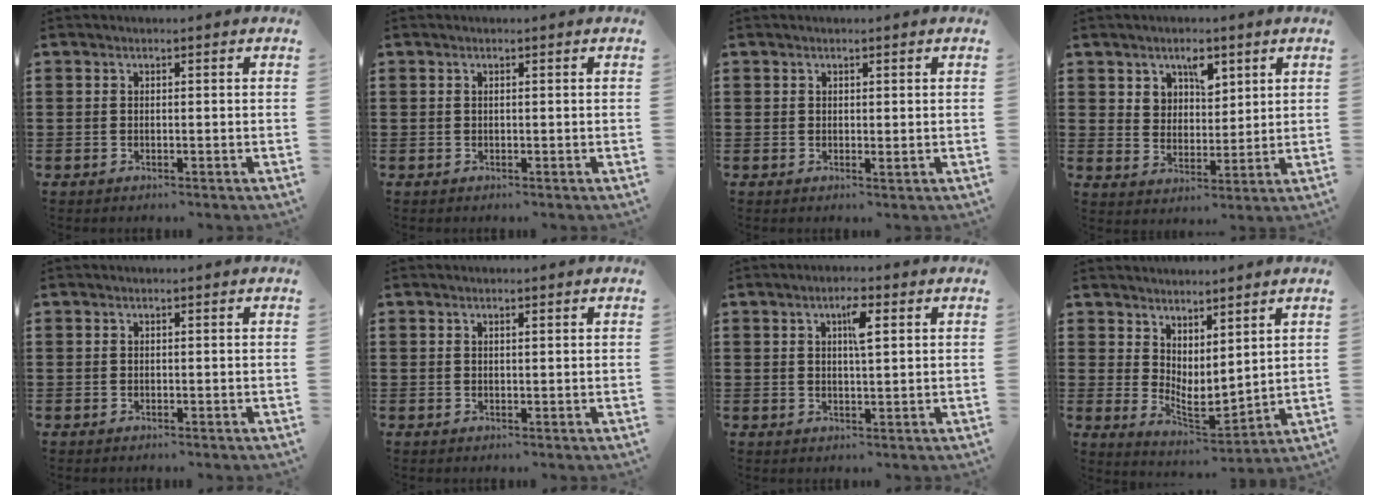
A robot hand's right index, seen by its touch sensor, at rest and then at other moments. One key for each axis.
{"total": 0.0}
{"total": 0.6, "fx": 0.4, "fy": 0.2, "fz": 0.4, "tx": -0.009, "ty": 0.001, "tz": 0.008}
{"total": 4.7, "fx": 3.1, "fy": 3.2, "fz": 1.6, "tx": -0.030, "ty": 0.004, "tz": 0.053}
{"total": 0.0}
{"total": 0.6, "fx": 0.4, "fy": 0.1, "fz": 0.4, "tx": -0.009, "ty": 0.001, "tz": 0.007}
{"total": 3.8, "fx": 1.3, "fy": 0.9, "fz": 3.4, "tx": -0.055, "ty": 0.003, "tz": 0.015}
{"total": 3.9, "fx": 2.5, "fy": 1.7, "fz": 2.5, "tx": -0.058, "ty": -0.021, "tz": 0.047}